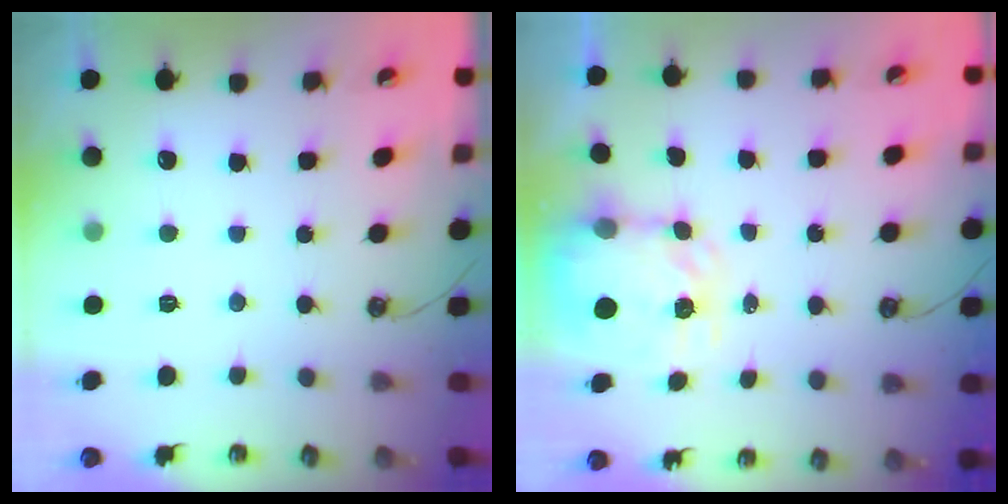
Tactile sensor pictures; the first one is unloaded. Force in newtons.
{"total": 4.7, "press": 4.6, "slide": 0.7}